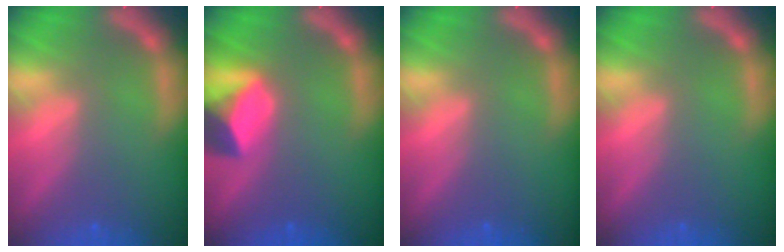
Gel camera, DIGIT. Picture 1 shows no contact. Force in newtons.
{"total": 5.4}
{"total": 0.0}
{"total": 0.0}